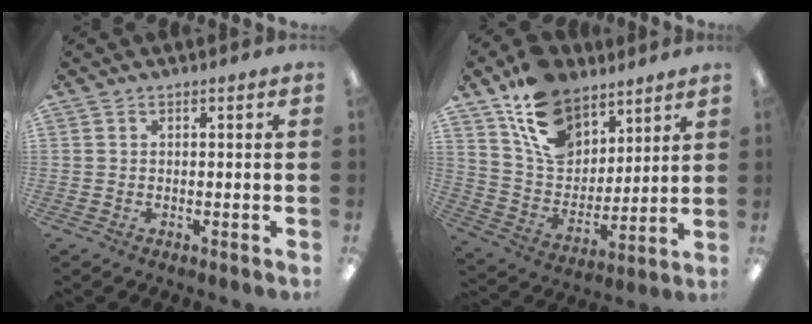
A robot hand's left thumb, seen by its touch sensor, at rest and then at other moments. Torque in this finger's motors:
{"motor_torque": [1.70, 1.13, 1.44, -1.38, 0.19]}